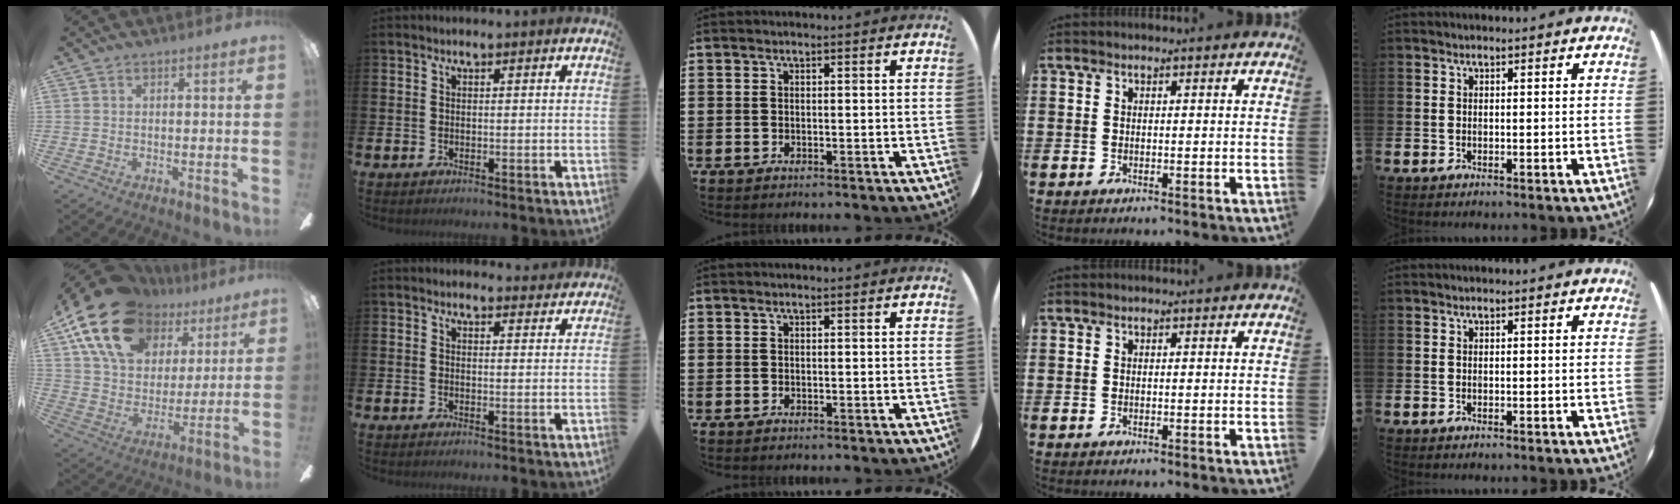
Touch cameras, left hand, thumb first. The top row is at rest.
{"thumb": {"total": 21.0, "force": [12.6, 13.0, 10.6], "torque": [-0.200, -0.049, 0.233]}, "index": {"total": 1.9, "force": [1.9, 0.4, -0.1], "torque": [0.011, -0.010, 0.032]}}